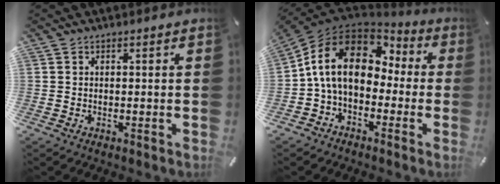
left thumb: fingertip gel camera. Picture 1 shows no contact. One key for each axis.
{"total": 14.7, "fx": 1.2, "fy": 10.6, "fz": 10.1, "tx": -0.229, "ty": 0.016, "tz": 0.016}